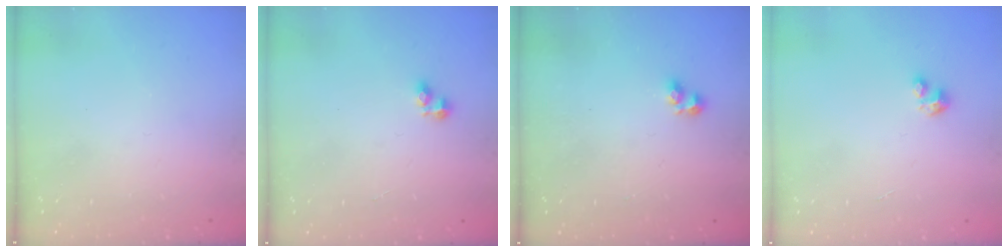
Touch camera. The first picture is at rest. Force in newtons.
{"total": 2.1, "press": 2.1, "slide": 0.3}
{"total": 2.4, "press": 2.3, "slide": 0.4}
{"total": 2.0, "press": 2.0, "slide": 0.2}